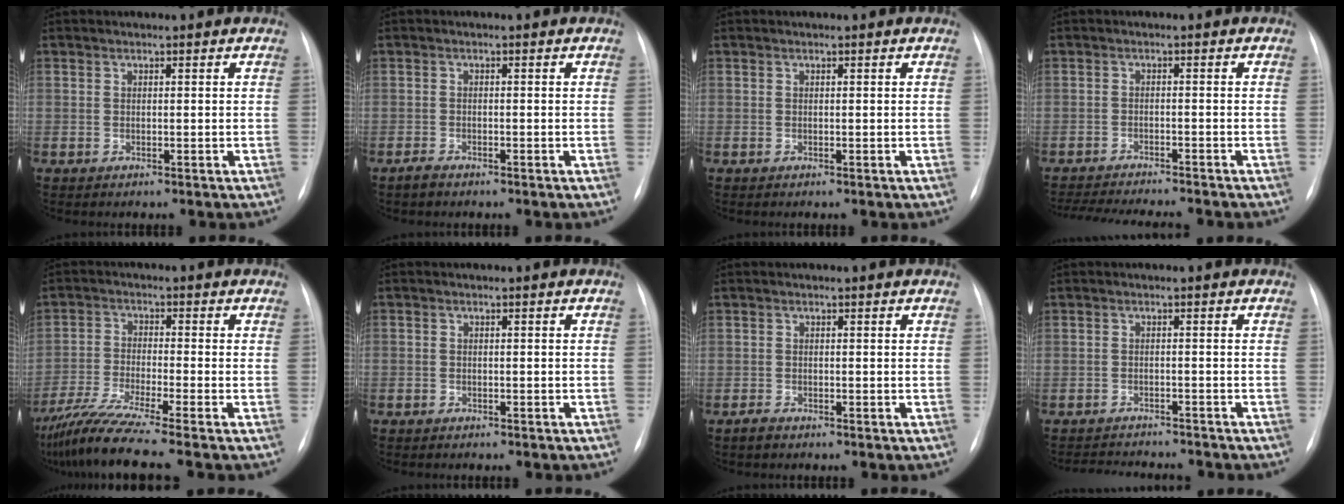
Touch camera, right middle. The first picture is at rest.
{"total": 1.3, "force": [-1.1, 0.4, 0.5], "torque": [-0.018, -0.004, -0.019]}
{"total": 0.0}
{"total": 13.0, "force": [-11.8, 1.3, 5.3], "torque": [-0.082, -0.014, -0.164]}
{"total": 10.9, "force": [-8.7, -1.5, 6.3], "torque": [-0.116, -0.037, -0.153]}
{"total": 2.0, "force": [-1.5, 1.3, 0.4], "torque": [-0.012, 0.003, -0.016]}
{"total": 1.2, "force": [-1.0, 0.4, 0.4], "torque": [-0.017, -0.004, -0.017]}
{"total": 8.8, "force": [-8.4, 1.4, 2.2], "torque": [-0.034, 0.003, -0.113]}